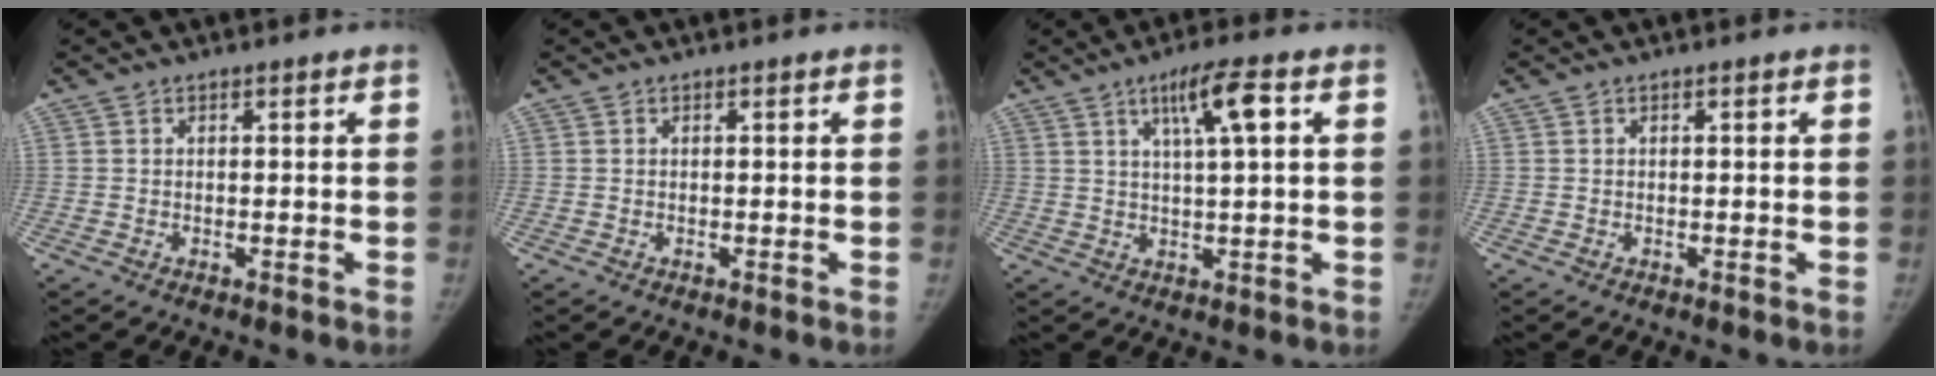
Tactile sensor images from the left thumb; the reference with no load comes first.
{"total": 0.0}
{"total": 7.2, "force": [2.7, 0.6, 6.6], "torque": [-0.119, -0.001, 0.048]}
{"total": 0.0}